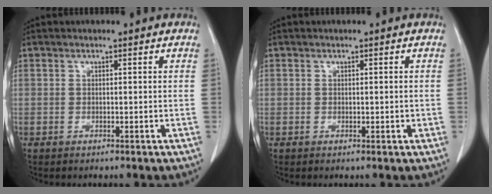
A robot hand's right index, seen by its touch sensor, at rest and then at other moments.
{"total": 1.0, "force": [-0.1, 0.5, 0.9], "torque": [-0.013, -0.002, 0.002]}